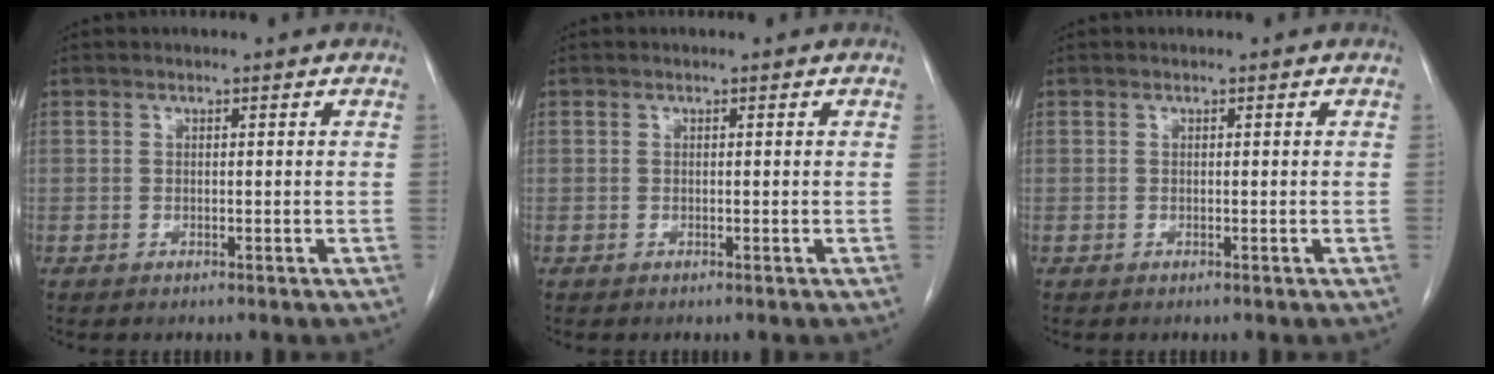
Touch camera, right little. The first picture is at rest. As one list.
[{"total": 0.0}, {"total": 0.0}]